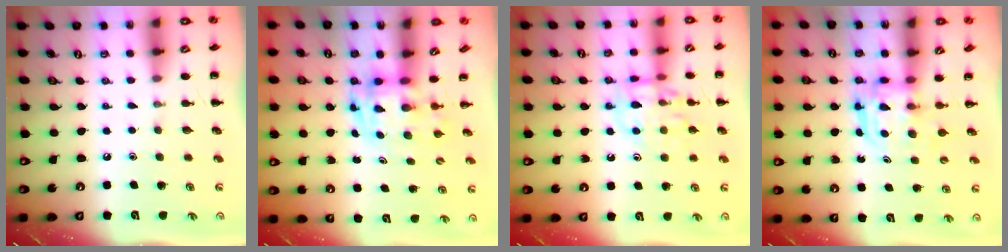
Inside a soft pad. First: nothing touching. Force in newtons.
{"total": 3.4, "press": 3.3, "slide": 0.6}
{"total": 11.7, "press": 11.6, "slide": 1.1}
{"total": 3.0, "press": 3.0, "slide": 0.2}